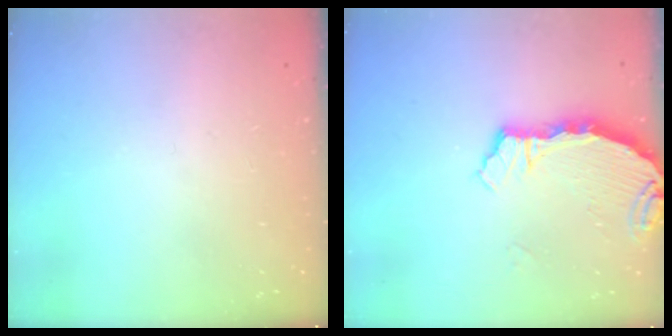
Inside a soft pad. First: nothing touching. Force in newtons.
{"total": 4.0, "press": 4.0, "slide": 0.2}